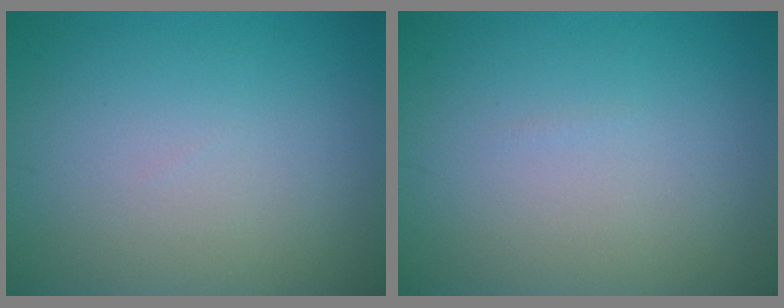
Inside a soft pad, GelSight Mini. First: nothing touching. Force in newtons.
{"total": 0.0}